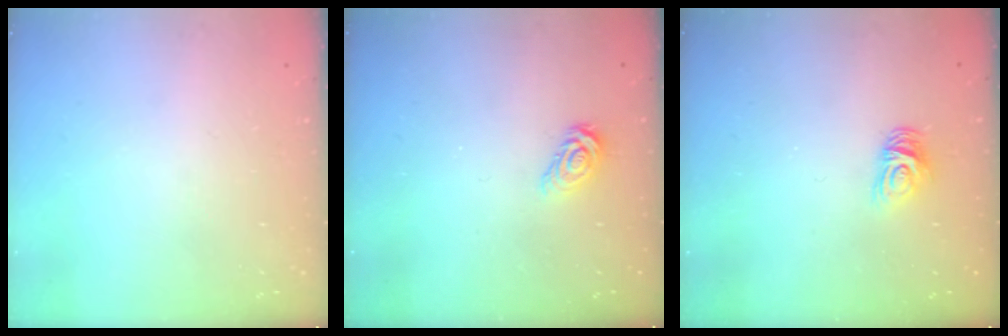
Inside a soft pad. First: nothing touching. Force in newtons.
{"total": 5.1, "press": 5.1, "slide": 0.4}
{"total": 5.6, "press": 5.6, "slide": 0.6}